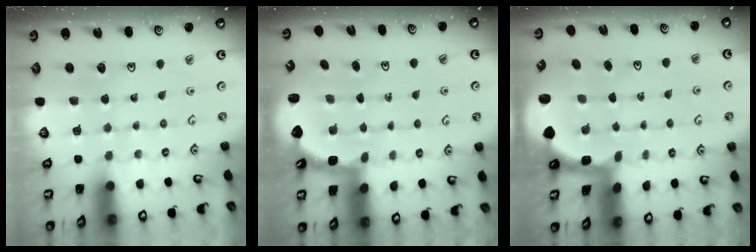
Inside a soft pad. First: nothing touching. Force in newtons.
{"total": 2.5, "press": 2.1, "slide": 1.3}
{"total": 2.3, "press": 2.2, "slide": 0.7}